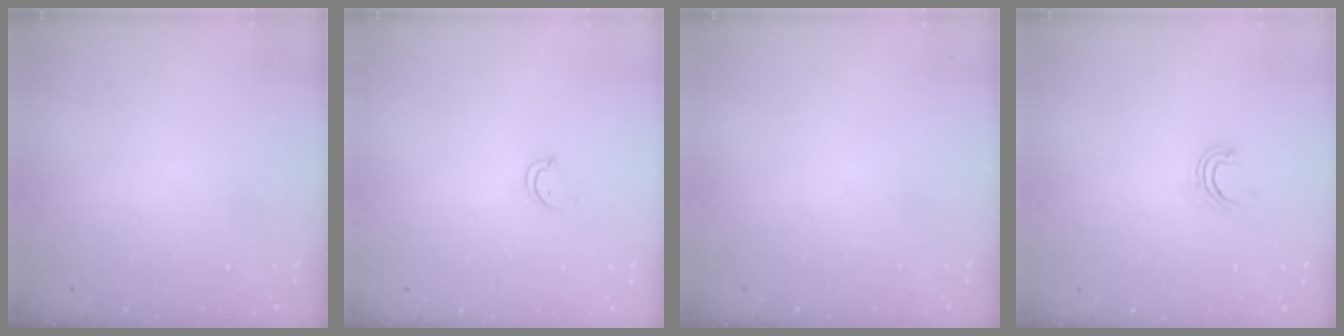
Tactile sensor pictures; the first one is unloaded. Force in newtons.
{"total": 2.5, "press": 2.5, "slide": 0.3}
{"total": 0.0}
{"total": 5.4, "press": 5.4, "slide": 0.5}